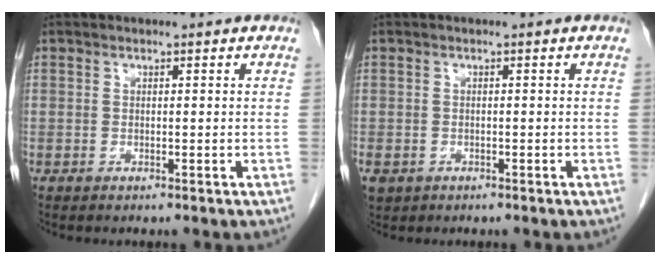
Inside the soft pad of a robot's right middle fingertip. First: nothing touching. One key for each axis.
{"total": 3.3, "fx": -1.9, "fy": 2.5, "fz": 1.1, "tx": -0.026, "ty": -0.003, "tz": -0.028}